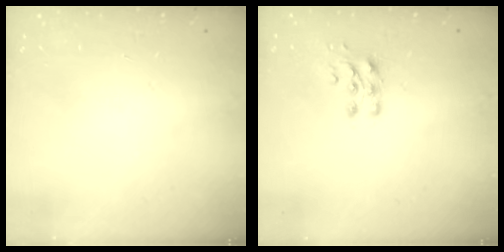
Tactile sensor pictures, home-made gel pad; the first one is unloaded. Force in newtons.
{"total": 7.1, "press": 7.1, "slide": 0.8}